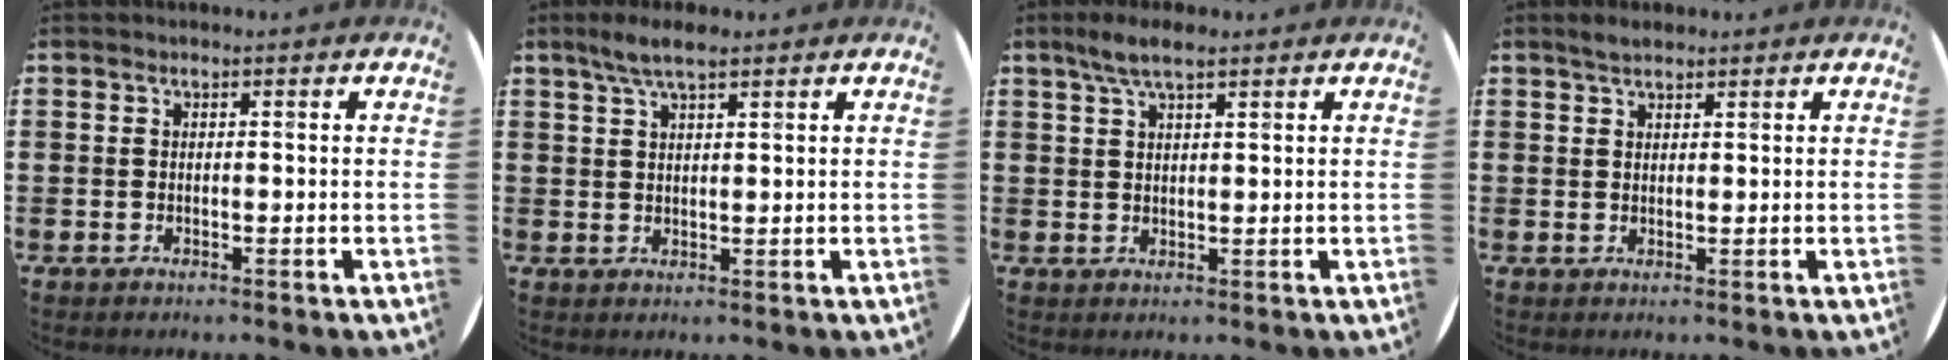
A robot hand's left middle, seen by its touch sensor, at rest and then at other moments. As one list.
[{"total": 4.1, "force": [2.9, 0.9, 2.7], "torque": [-0.050, 0.003, 0.050]}, {"total": 4.1, "force": [2.9, 1.0, 2.8], "torque": [-0.052, 0.004, 0.049]}, {"total": 2.0, "force": [1.8, 0.6, 0.7], "torque": [-0.009, 0.002, 0.032]}]